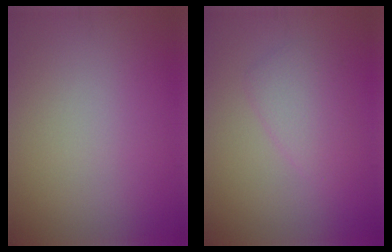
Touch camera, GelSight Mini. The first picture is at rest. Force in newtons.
{"total": 2.6, "press": 2.5, "slide": 0.1}